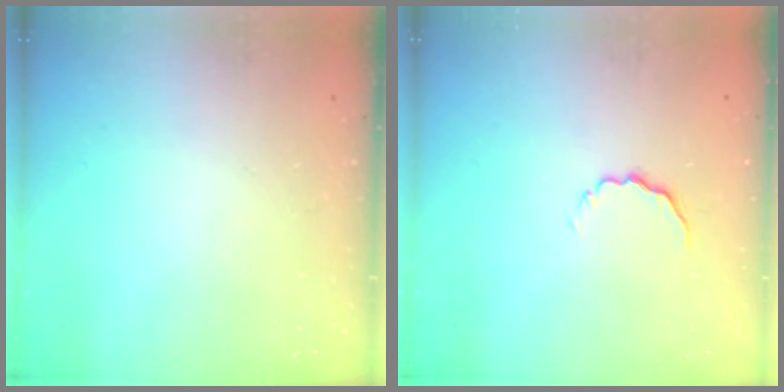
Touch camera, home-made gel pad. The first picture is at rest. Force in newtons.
{"total": 4.0, "press": 3.9, "slide": 0.9}